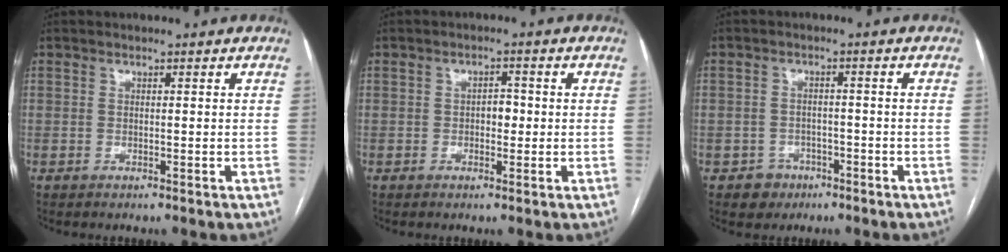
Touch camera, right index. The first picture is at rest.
{"total": 2.3, "force": [-0.2, 1.4, 1.8], "torque": [-0.023, 0.006, -0.003]}
{"total": 3.7, "force": [-1.9, 3.2, 0.0], "torque": [0.008, 0.015, -0.026]}